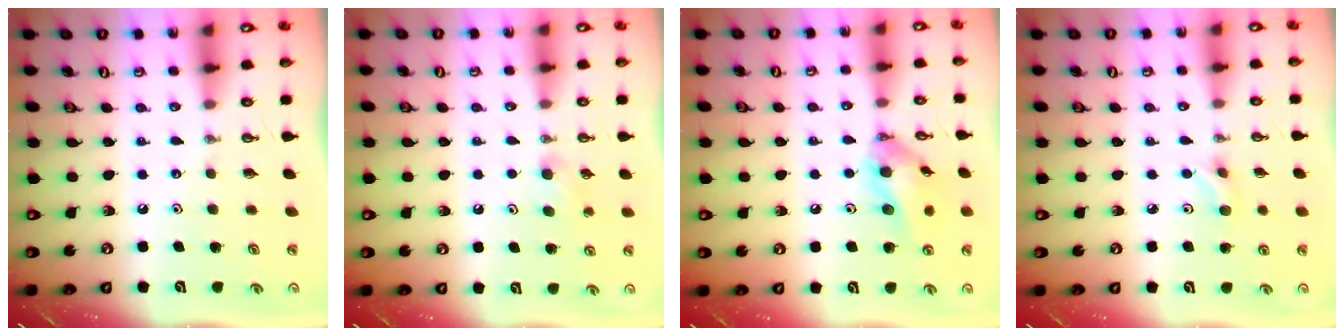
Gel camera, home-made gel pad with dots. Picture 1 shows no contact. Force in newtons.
{"total": 6.9, "press": 1.9, "slide": 6.7}
{"total": 12.8, "press": 12.6, "slide": 2.1}
{"total": 3.8, "press": 3.7, "slide": 0.6}